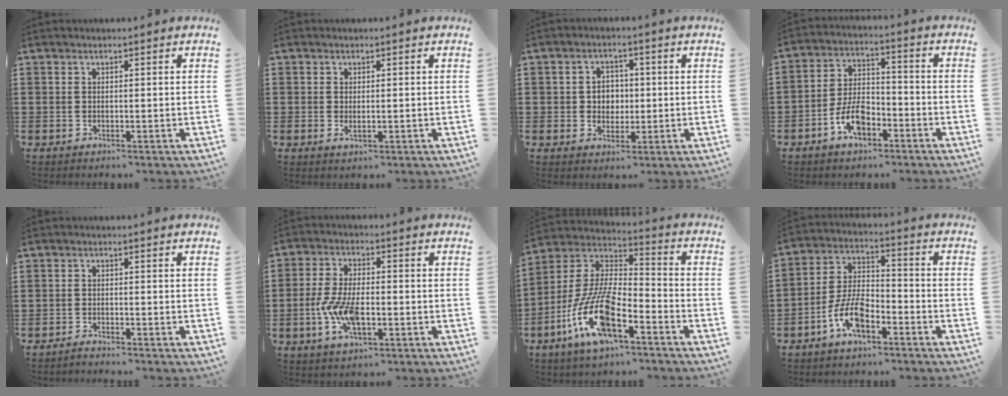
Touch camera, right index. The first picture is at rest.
{"total": 1.2, "force": [0.0, 0.4, 1.1], "torque": [-0.022, 0.000, 0.000]}
{"total": 3.5, "force": [-0.1, 3.2, 1.4], "torque": [-0.039, 0.009, -0.006]}
{"total": 7.4, "force": [-3.9, 4.0, 4.8], "torque": [-0.106, 0.011, -0.075]}
{"total": 1.4, "force": [-1.4, -0.1, 0.0], "torque": [-0.003, 0.003, -0.029]}
{"total": 8.1, "force": [-2.3, 3.7, 6.9], "torque": [-0.158, -0.004, -0.045]}
{"total": 13.4, "force": [-7.2, 4.3, 10.5], "torque": [-0.245, -0.007, -0.144]}
{"total": 8.2, "force": [-4.5, 3.6, 5.8], "torque": [-0.136, 0.004, -0.087]}